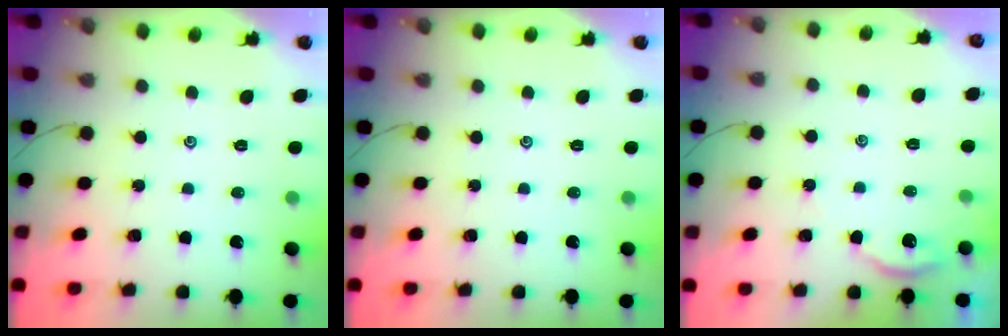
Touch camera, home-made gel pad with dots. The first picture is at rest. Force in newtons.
{"total": 0.0}
{"total": 2.8, "press": 2.8, "slide": 0.4}